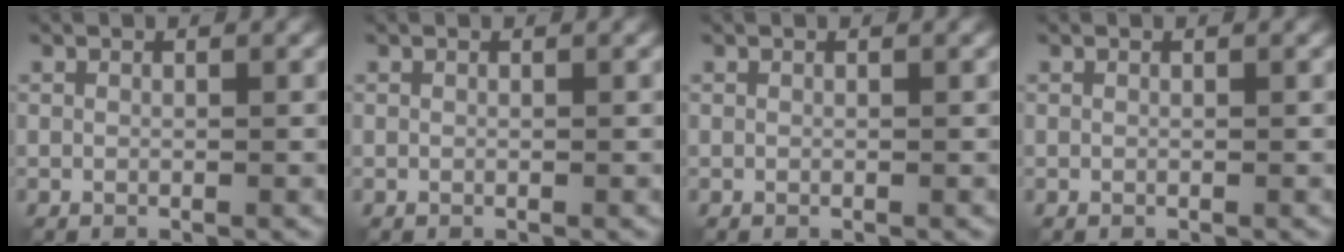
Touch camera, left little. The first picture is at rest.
{"total": 0.0}
{"total": 0.0}
{"total": 0.0}